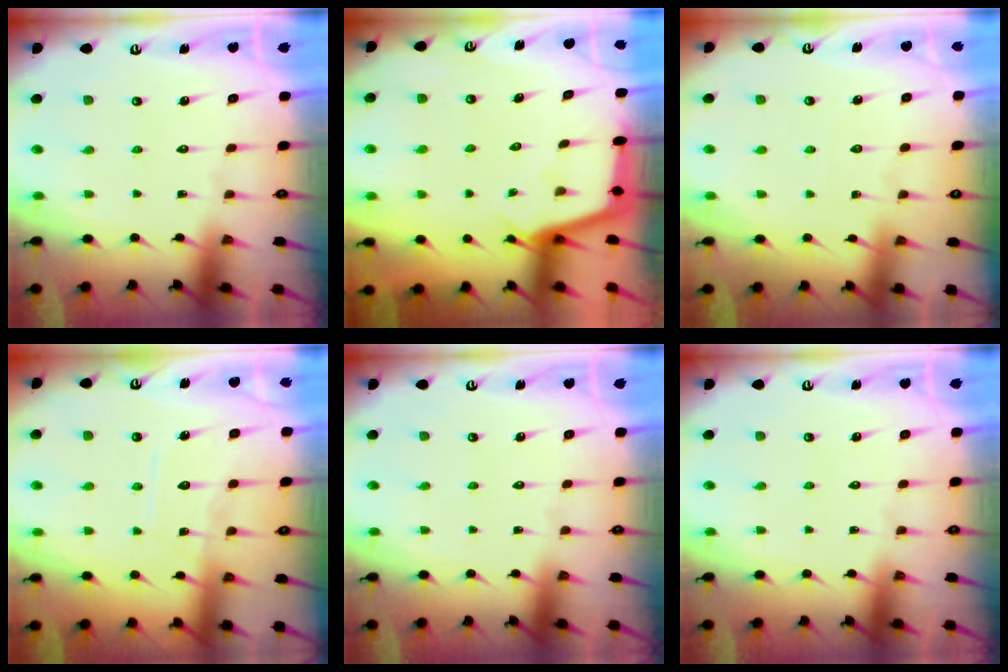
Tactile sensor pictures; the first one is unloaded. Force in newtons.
{"total": 2.9, "press": 2.9, "slide": 0.3}
{"total": 3.0, "press": 2.9, "slide": 0.4}
{"total": 9.6, "press": 9.6, "slide": 0.9}
{"total": 0.0}
{"total": 0.0}